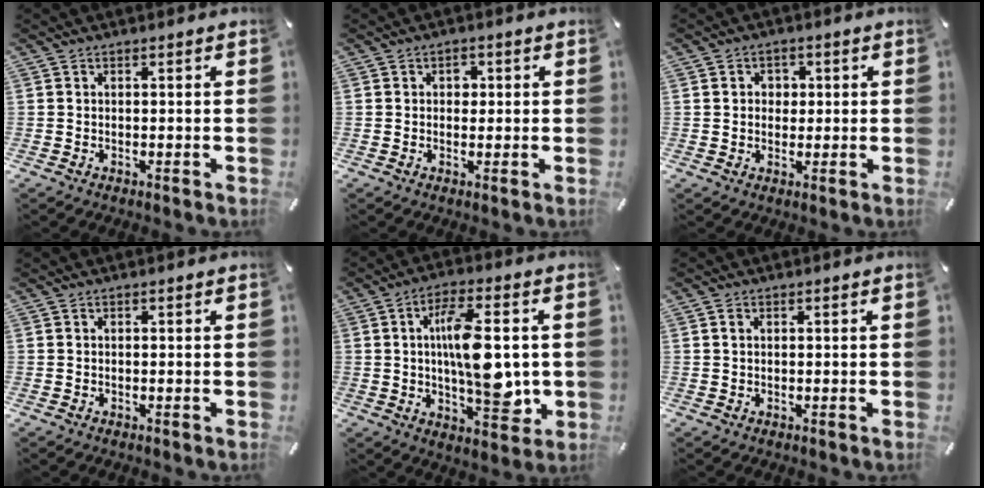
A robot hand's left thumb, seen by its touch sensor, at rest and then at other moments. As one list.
[{"total": 2.8, "force": [0.4, 2.2, 1.7], "torque": [-0.003, -0.003, -0.004]}, {"total": 3.5, "force": [0.3, 3.3, 1.1], "torque": [-0.012, 0.003, -0.001]}, {"total": 0.0}, {"total": 14.6, "force": [1.0, 6.3, 13.2], "torque": [-0.223, -0.006, 0.013]}, {"total": 0.7, "force": [0.2, 0.5, 0.5], "torque": [-0.010, 0.004, 0.002]}]